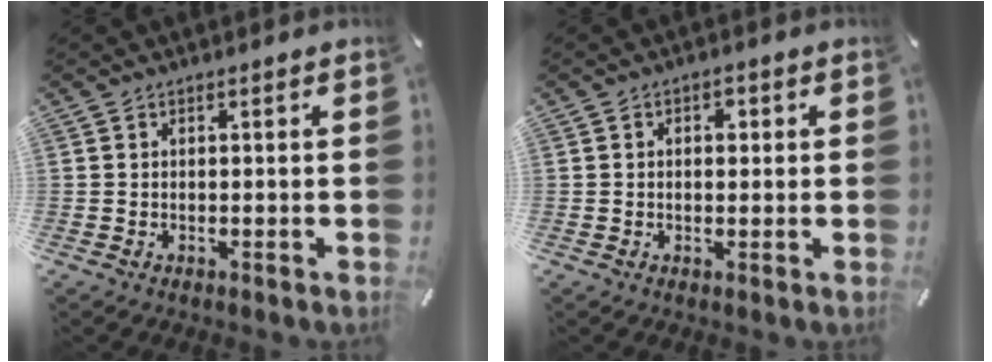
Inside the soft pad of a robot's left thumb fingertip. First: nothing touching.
{"total": 2.3, "force": [0.3, 1.6, 1.6], "torque": [-0.019, 0.002, -0.002]}